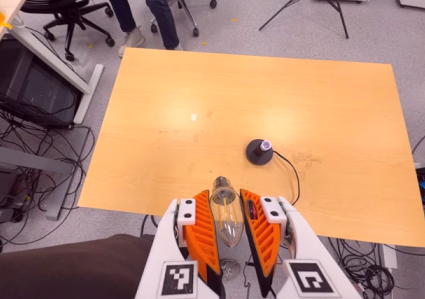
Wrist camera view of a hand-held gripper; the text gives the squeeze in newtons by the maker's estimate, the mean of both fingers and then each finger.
{"total": 15.5, "left": 17.3, "right": 13.7}